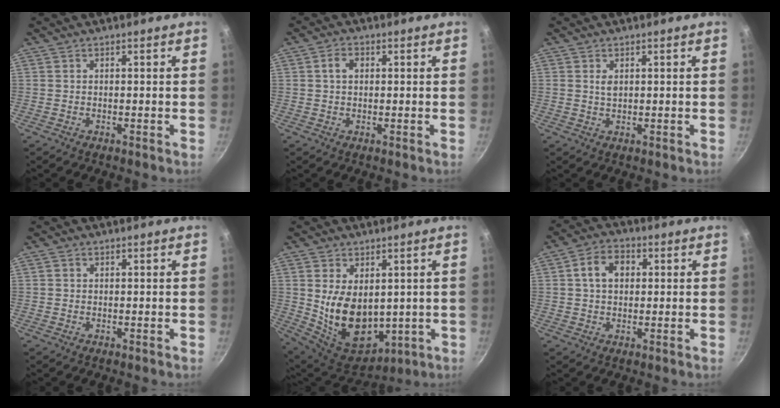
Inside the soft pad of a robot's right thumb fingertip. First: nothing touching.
{"total": 2.9, "force": [0.5, 2.0, 2.0], "torque": [-0.027, 0.006, 0.006]}
{"total": 1.7, "force": [0.5, 1.0, 1.3], "torque": [-0.023, -0.002, 0.011]}
{"total": 0.6, "force": [0.2, 0.5, 0.2], "torque": [-0.001, 0.001, 0.002]}
{"total": 15.1, "force": [1.3, 10.0, 11.3], "torque": [-0.172, -0.037, 0.055]}
{"total": 6.9, "force": [1.4, 5.0, 4.5], "torque": [-0.059, 0.012, 0.014]}